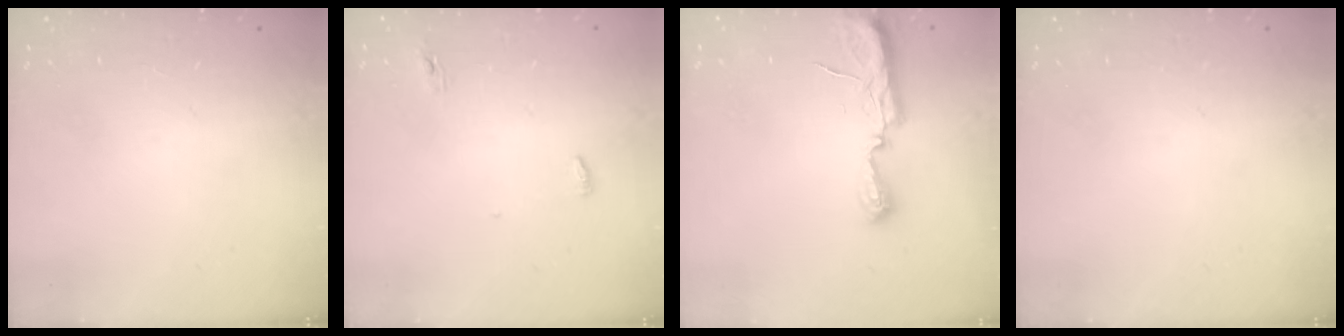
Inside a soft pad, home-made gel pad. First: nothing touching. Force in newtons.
{"total": 3.6, "press": 3.5, "slide": 0.9}
{"total": 9.8, "press": 8.5, "slide": 4.8}
{"total": 0.0}